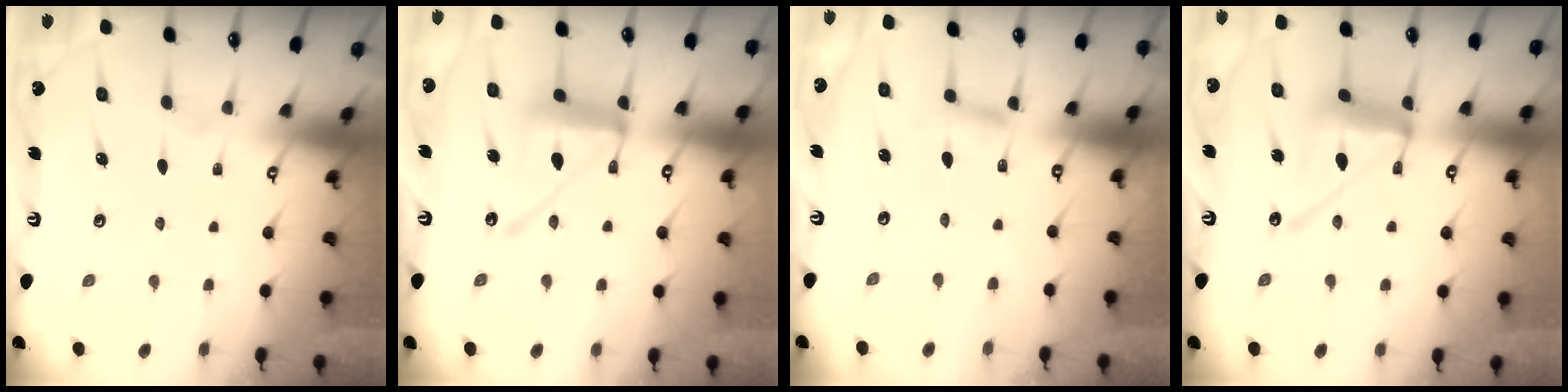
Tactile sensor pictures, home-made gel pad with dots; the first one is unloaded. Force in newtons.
{"total": 16.9, "press": 16.8, "slide": 1.6}
{"total": 3.6, "press": 3.6, "slide": 0.3}
{"total": 13.4, "press": 13.3, "slide": 1.1}